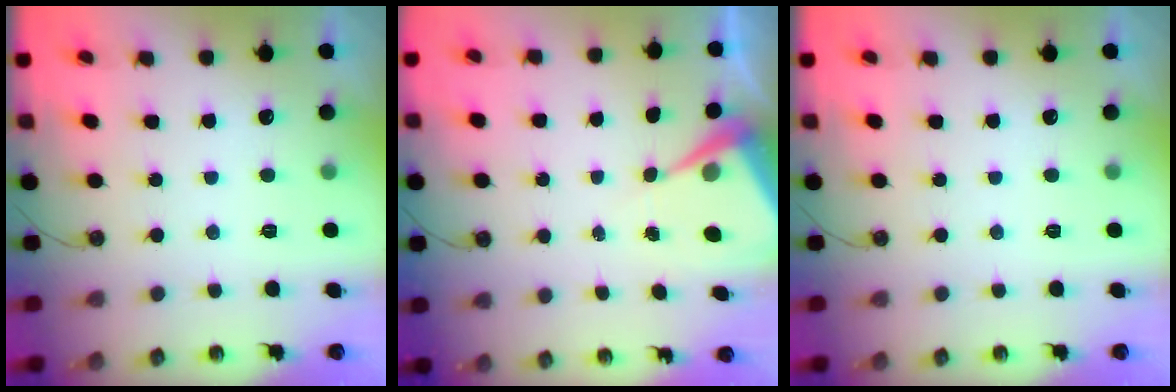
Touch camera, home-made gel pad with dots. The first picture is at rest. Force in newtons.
{"total": 7.8, "press": 7.7, "slide": 0.7}
{"total": 0.0}